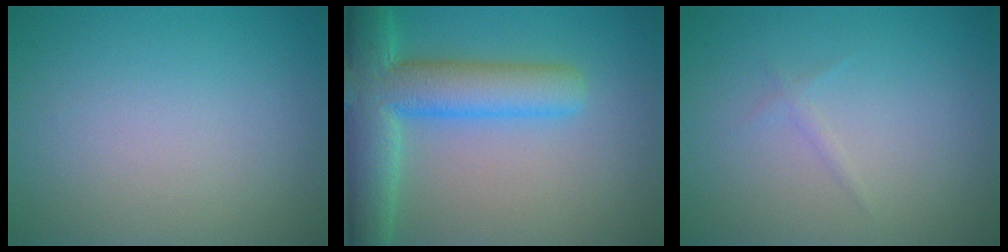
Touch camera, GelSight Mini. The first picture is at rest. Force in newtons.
{"total": 8.3, "press": 8.3, "slide": 0.7}
{"total": 1.2, "press": 1.2, "slide": 0.2}